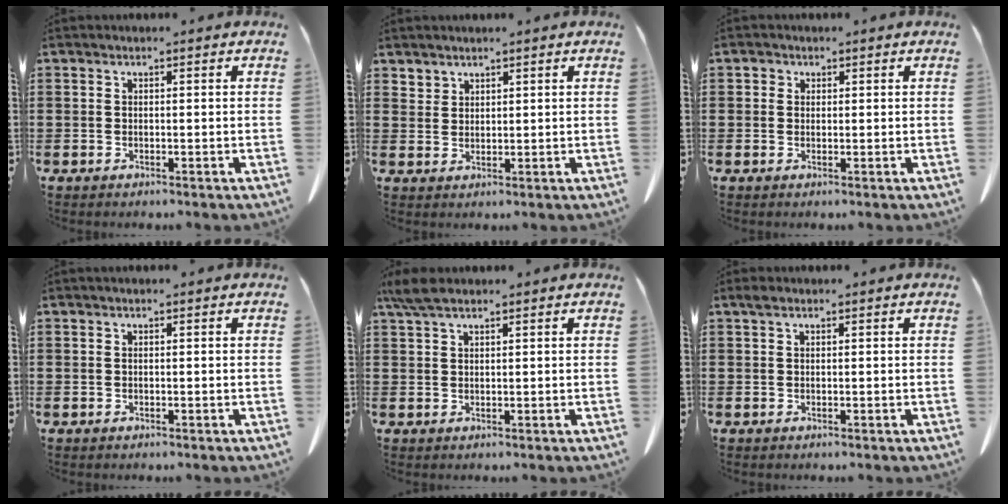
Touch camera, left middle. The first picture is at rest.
{"total": 2.1, "force": [1.9, 0.8, 0.1], "torque": [-0.007, -0.002, 0.040]}
{"total": 1.0, "force": [0.4, 0.9, 0.2], "torque": [0.000, -0.001, 0.007]}
{"total": 0.0}
{"total": 3.5, "force": [2.3, 1.1, 2.4], "torque": [-0.052, 0.005, 0.043]}
{"total": 0.7, "force": [0.3, 0.4, 0.4], "torque": [-0.010, 0.004, 0.006]}